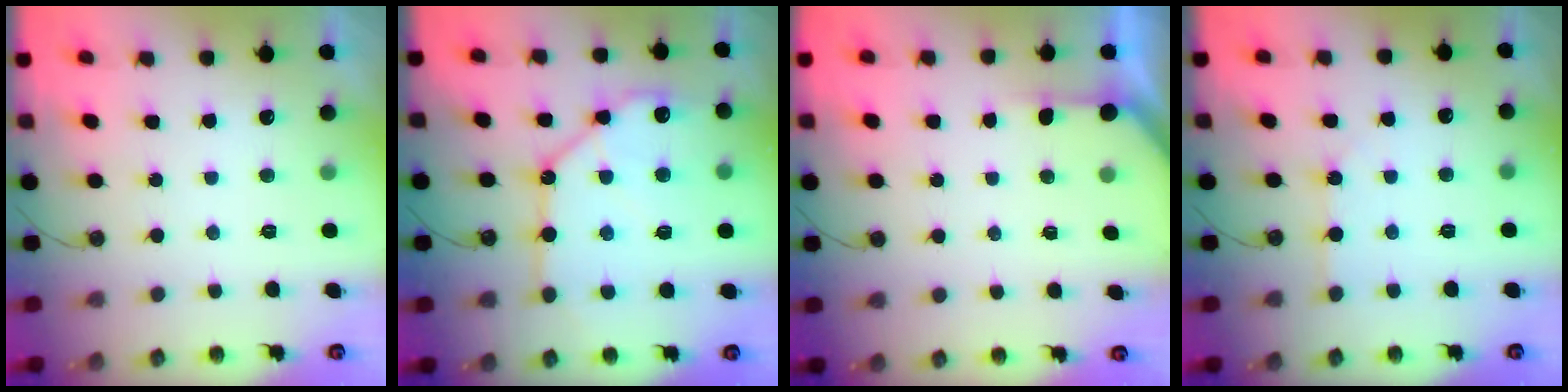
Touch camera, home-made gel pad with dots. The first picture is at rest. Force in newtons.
{"total": 14.2, "press": 14.1, "slide": 1.5}
{"total": 2.9, "press": 2.9, "slide": 0.2}
{"total": 2.7, "press": 2.7, "slide": 0.4}